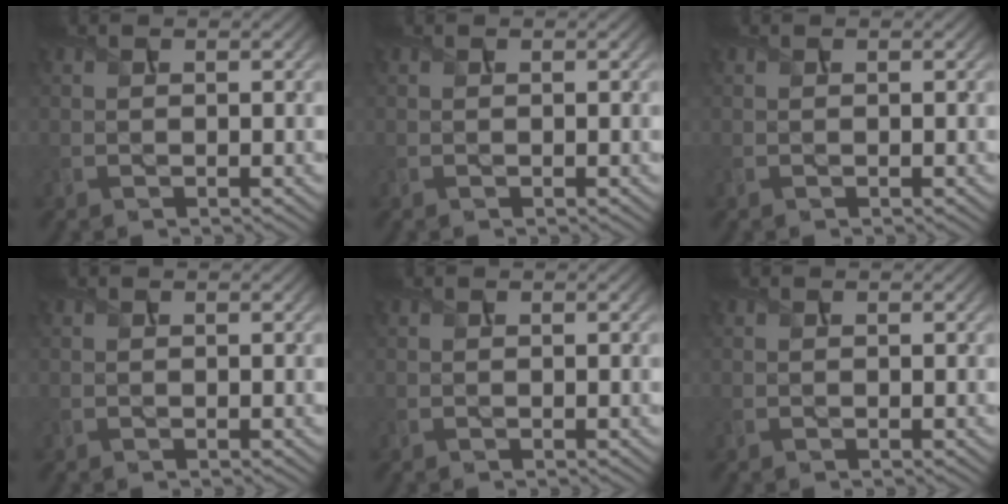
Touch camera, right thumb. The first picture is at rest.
{"total": 0.0}
{"total": 0.0}
{"total": 0.0}
{"total": 0.0}
{"total": 0.0}